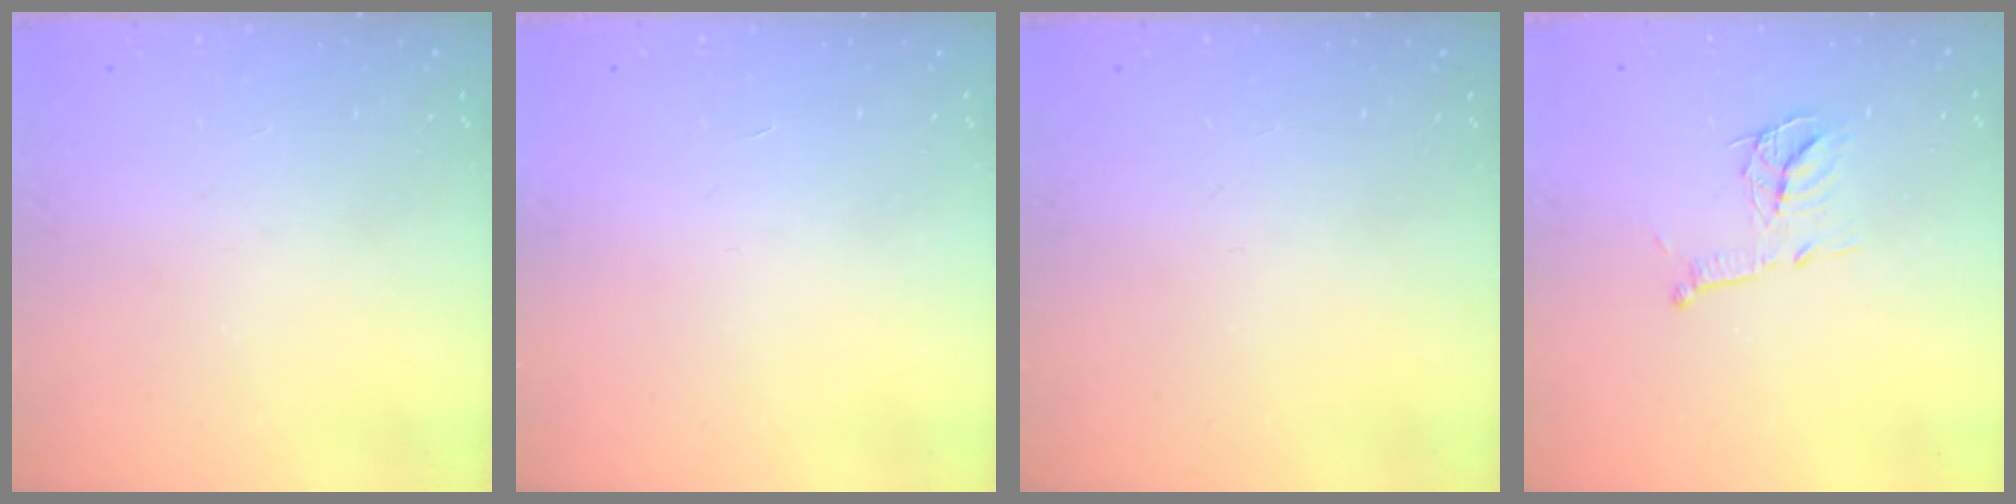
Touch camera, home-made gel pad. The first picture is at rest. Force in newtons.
{"total": 1.7, "press": 1.7, "slide": 0.1}
{"total": 0.0}
{"total": 11.7, "press": 11.7, "slide": 0.7}